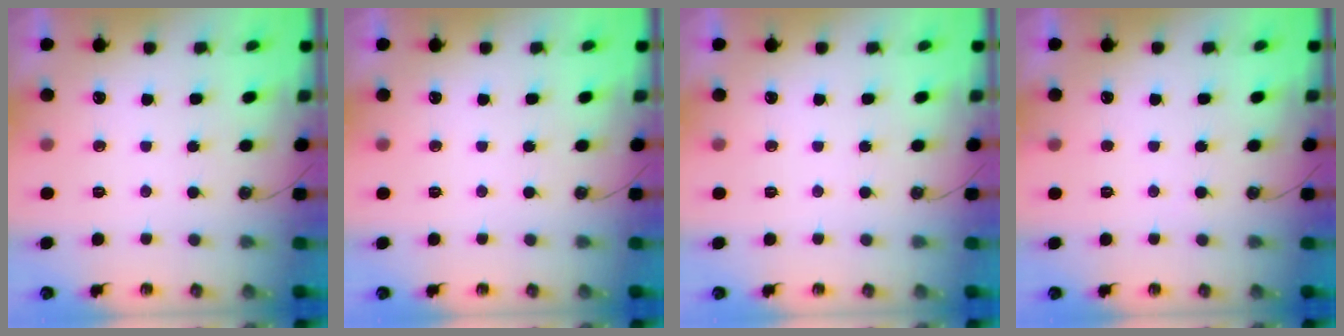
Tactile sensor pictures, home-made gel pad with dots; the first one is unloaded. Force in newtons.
{"total": 0.0}
{"total": 0.0}
{"total": 4.4, "press": 4.3, "slide": 0.4}